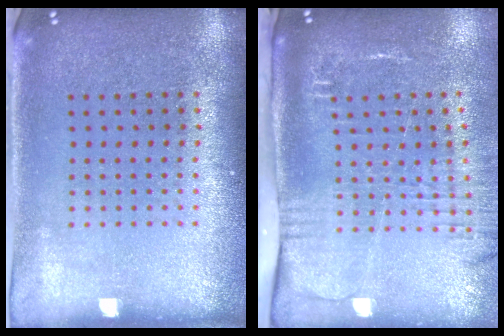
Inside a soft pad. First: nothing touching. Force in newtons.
{"total": 2.7, "press": 2.1, "slide": 1.7}